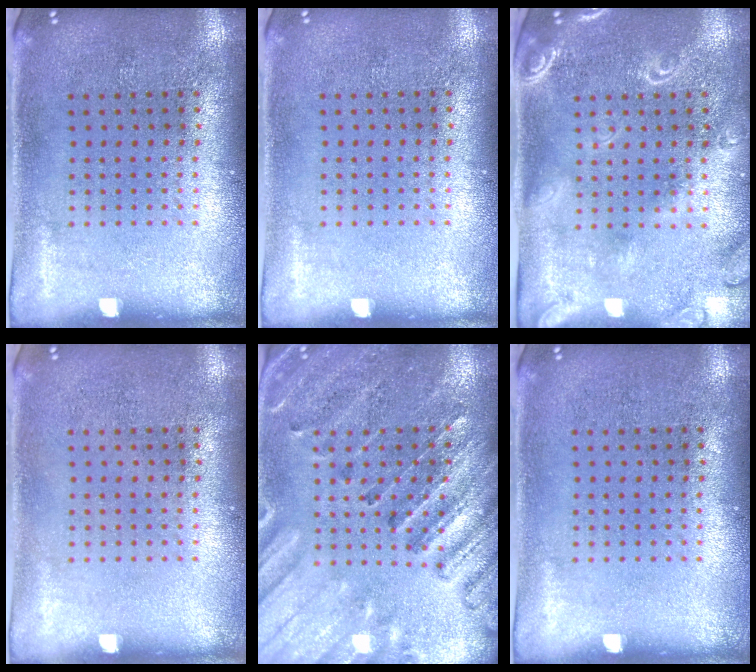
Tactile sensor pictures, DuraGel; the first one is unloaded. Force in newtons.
{"total": 0.0}
{"total": 2.1, "press": 1.9, "slide": 1.0}
{"total": 0.0}
{"total": 2.7, "press": 2.6, "slide": 0.8}
{"total": 0.0}